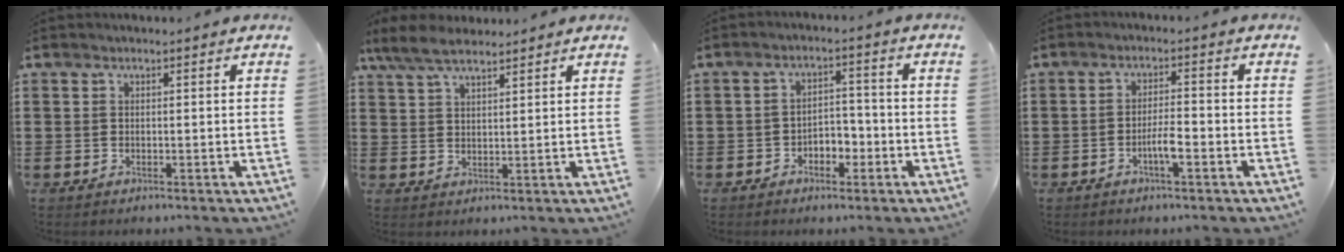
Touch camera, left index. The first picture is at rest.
{"total": 5.5, "force": [4.4, 1.6, 2.7], "torque": [-0.065, -0.004, 0.083]}
{"total": 3.2, "force": [-2.2, 1.9, 1.2], "torque": [-0.028, 0.007, -0.048]}
{"total": 3.6, "force": [-1.6, 0.7, 3.1], "torque": [-0.062, 0.001, -0.031]}